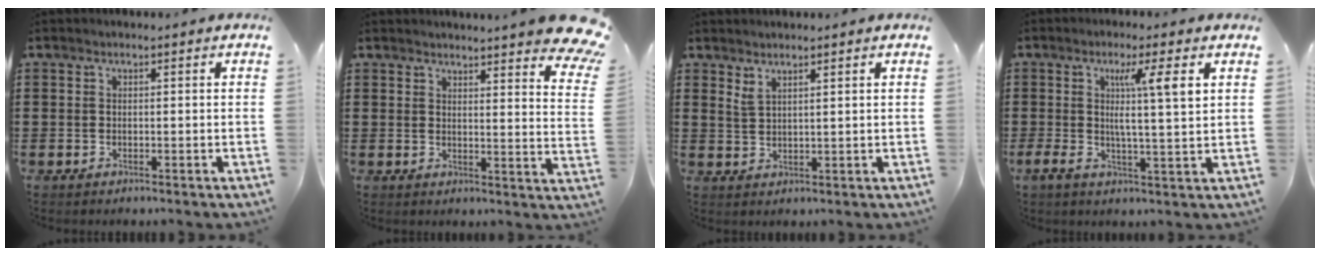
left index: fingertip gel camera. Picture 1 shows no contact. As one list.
[{"total": 5.7, "force": [5.0, 0.1, 2.7], "torque": [-0.050, -0.027, 0.087]}, {"total": 2.2, "force": [1.8, 0.3, 1.2], "torque": [-0.027, 0.001, 0.034]}, {"total": 8.3, "force": [2.7, 0.8, 7.8], "torque": [-0.139, -0.006, 0.038]}]